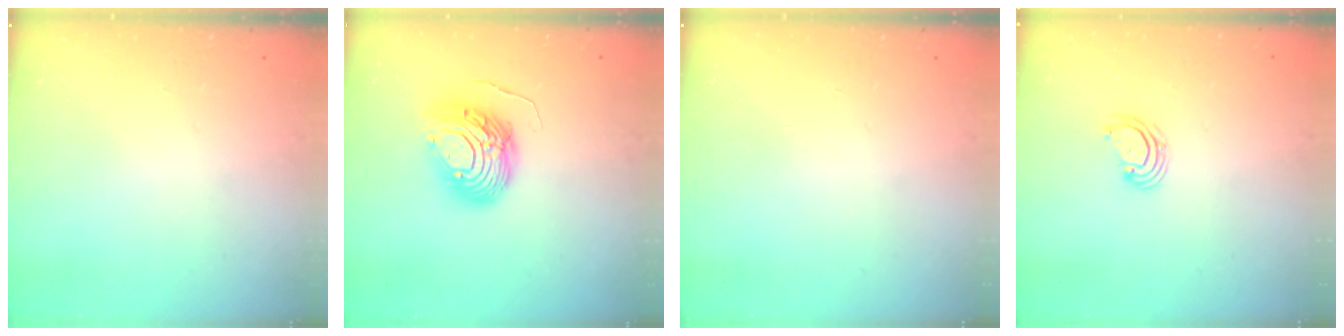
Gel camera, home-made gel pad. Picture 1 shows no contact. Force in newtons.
{"total": 12.0, "press": 12.0, "slide": 1.1}
{"total": 0.0}
{"total": 3.1, "press": 3.1, "slide": 0.6}